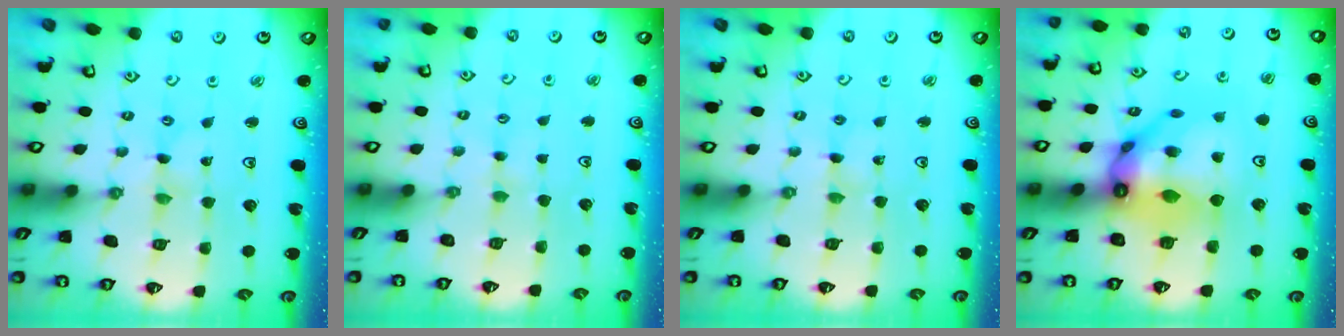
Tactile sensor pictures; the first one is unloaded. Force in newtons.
{"total": 2.3, "press": 2.3, "slide": 0.3}
{"total": 2.4, "press": 2.3, "slide": 0.3}
{"total": 15.2, "press": 15.1, "slide": 1.4}